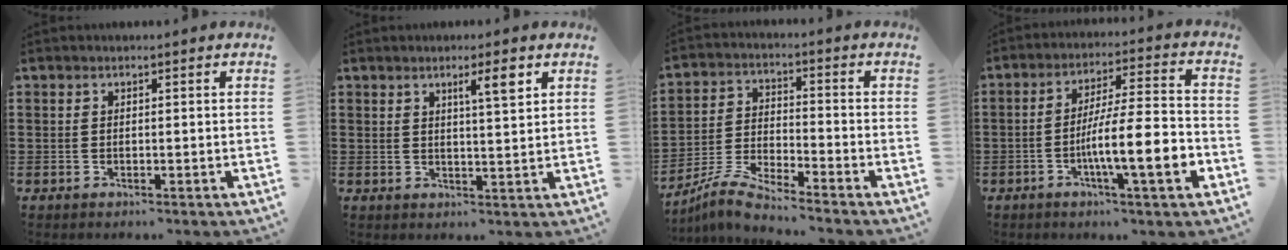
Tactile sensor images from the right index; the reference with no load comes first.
{"total": 4.0, "force": [2.1, 0.5, 3.4], "torque": [-0.055, -0.002, 0.028]}
{"total": 6.0, "force": [-5.7, 0.1, 1.9], "torque": [-0.058, -0.010, -0.117]}
{"total": 11.1, "force": [-4.0, 1.8, 10.2], "torque": [-0.151, -0.002, -0.071]}